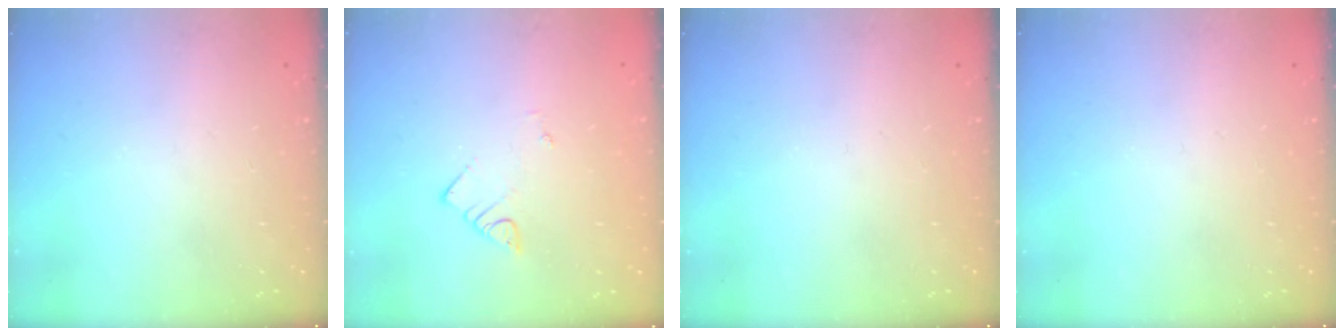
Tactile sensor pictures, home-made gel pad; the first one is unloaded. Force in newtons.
{"total": 2.5, "press": 2.5, "slide": 0.2}
{"total": 0.0}
{"total": 0.0}